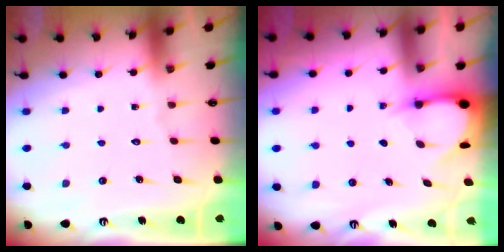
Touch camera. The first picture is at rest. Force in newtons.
{"total": 3.3, "press": 3.3, "slide": 0.4}